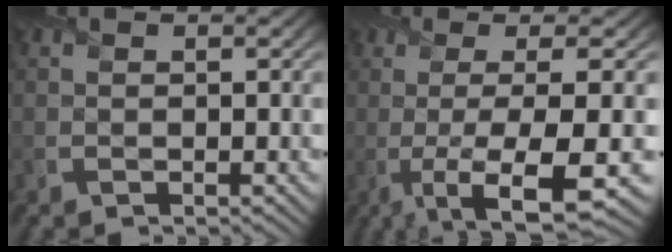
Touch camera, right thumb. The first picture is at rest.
{"total": 11.1, "force": [-2.5, 2.0, 10.6], "torque": [-0.153, 0.011, -0.038]}